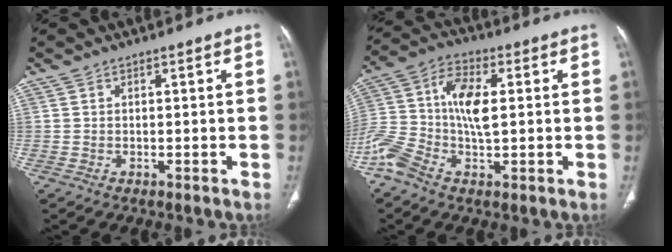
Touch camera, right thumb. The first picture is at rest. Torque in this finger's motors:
{"motor_torque": [1.78, 1.43, 1.34, -0.51, 0.48]}